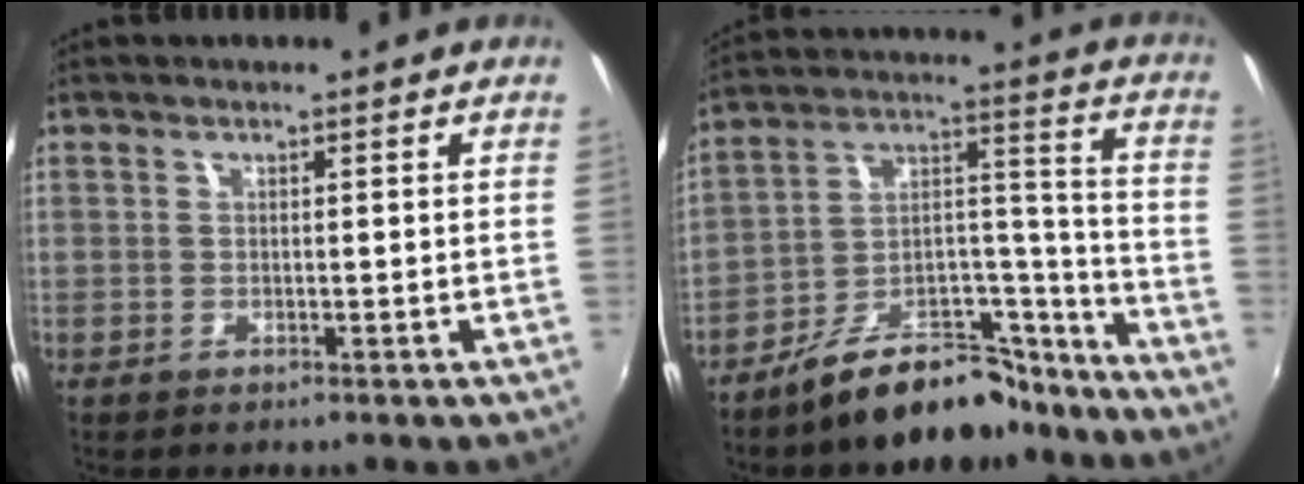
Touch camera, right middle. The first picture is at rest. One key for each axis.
{"total": 16.8, "fx": -13.4, "fy": 6.8, "fz": 7.4, "tx": -0.113, "ty": 0.057, "tz": -0.195}